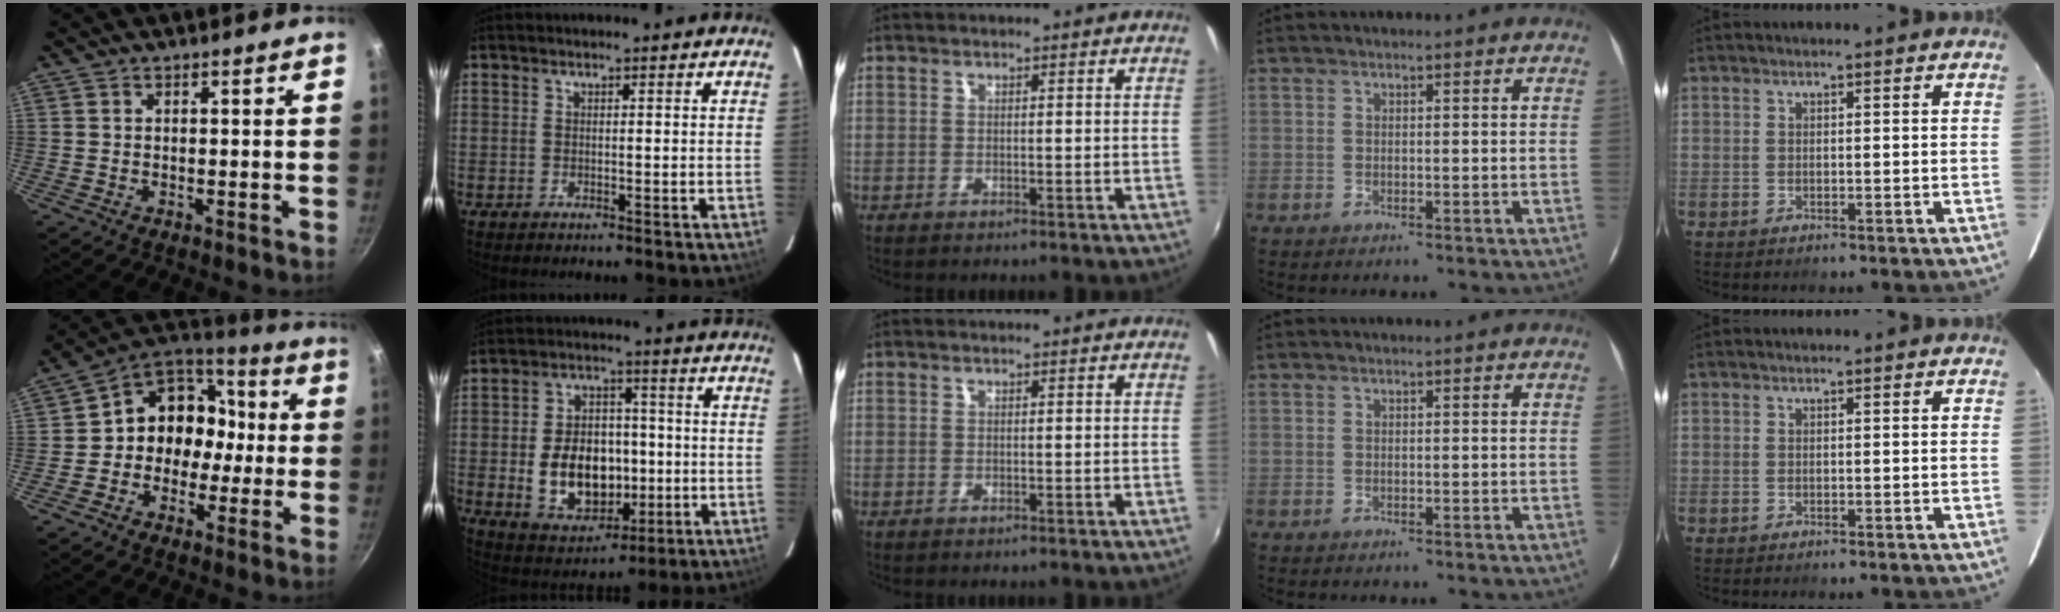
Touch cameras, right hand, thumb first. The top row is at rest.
{"thumb": {"total": 13.1, "force": [-1.5, 11.2, 6.5], "torque": [-0.045, 0.054, -0.041]}, "index": {"total": 14.0, "force": [-2.1, 10.1, 9.5], "torque": [-0.197, 0.012, -0.008]}}